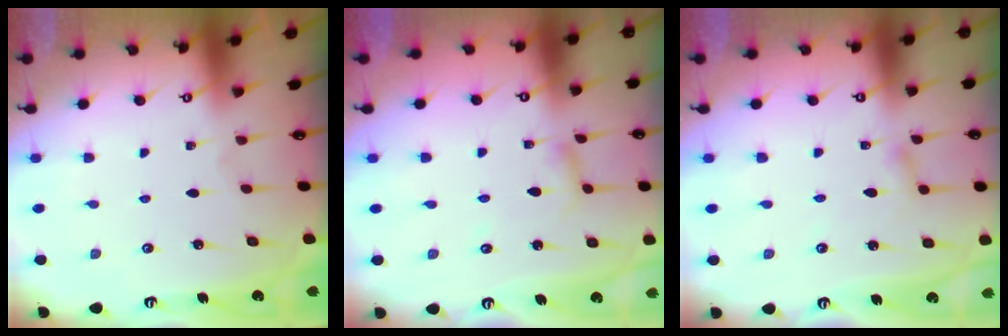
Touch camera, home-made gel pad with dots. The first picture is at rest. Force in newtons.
{"total": 2.7, "press": 2.7, "slide": 0.2}
{"total": 3.1, "press": 3.1, "slide": 0.3}